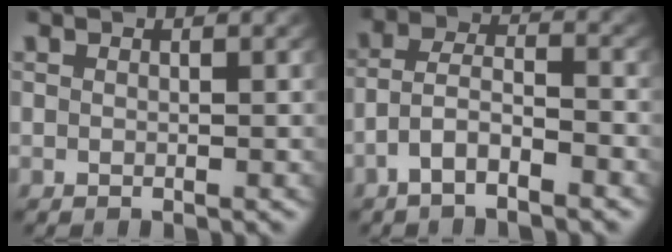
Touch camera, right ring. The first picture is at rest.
{"total": 4.2, "force": [-2.3, 2.3, 2.6], "torque": [-0.061, -0.020, -0.037]}